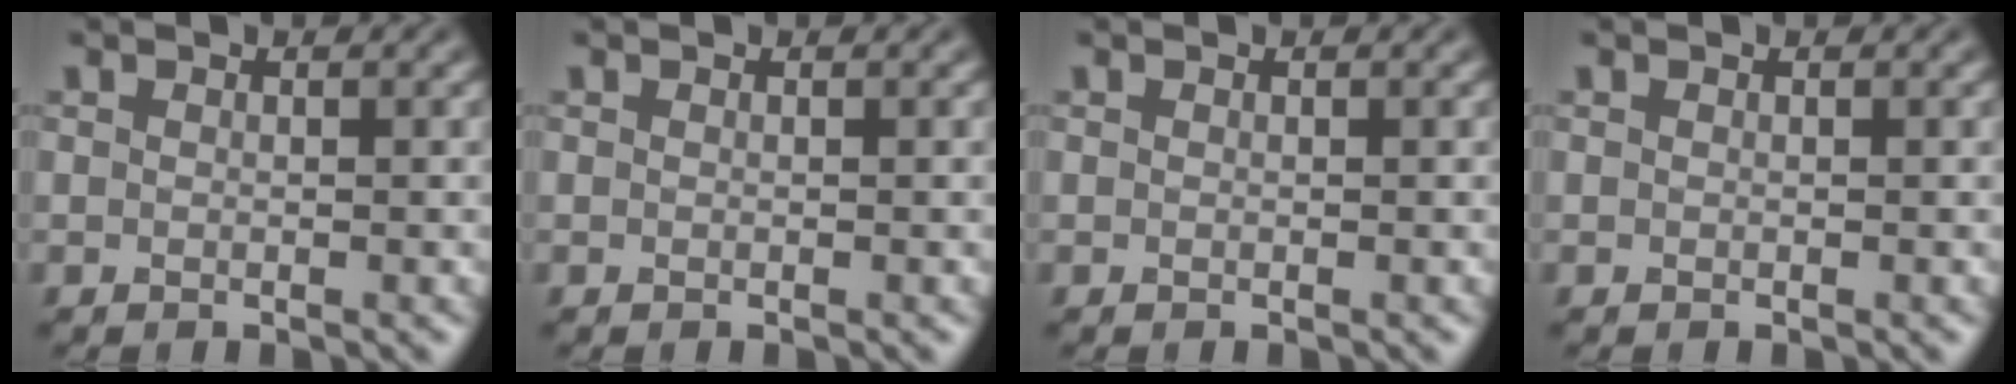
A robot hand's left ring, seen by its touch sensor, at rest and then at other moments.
{"total": 0.0}
{"total": 0.0}
{"total": 0.0}